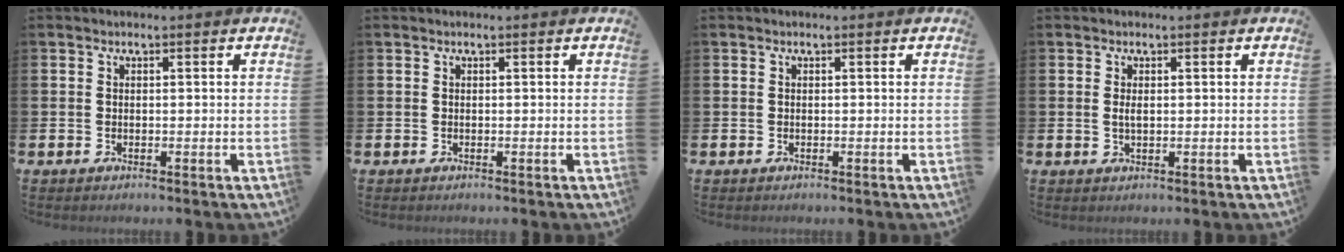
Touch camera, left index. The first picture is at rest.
{"total": 0.0}
{"total": 0.0}
{"total": 1.0, "force": [0.2, 0.4, 0.9], "torque": [-0.005, -0.002, 0.000]}